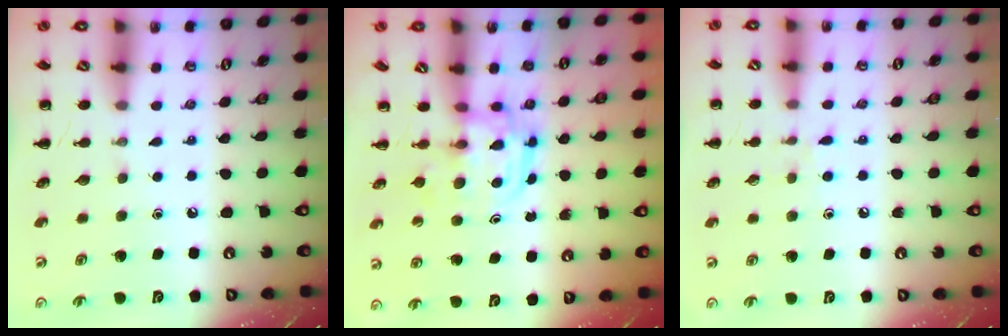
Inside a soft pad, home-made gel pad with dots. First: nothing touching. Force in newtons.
{"total": 2.7, "press": 2.7, "slide": 0.3}
{"total": 6.4, "press": 6.0, "slide": 2.2}